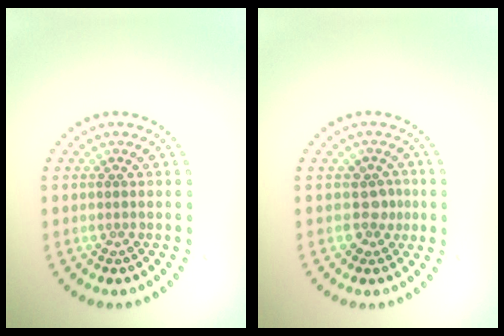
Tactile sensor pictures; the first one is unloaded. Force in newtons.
{"total": 1.9, "press": 1.5, "slide": 1.2}